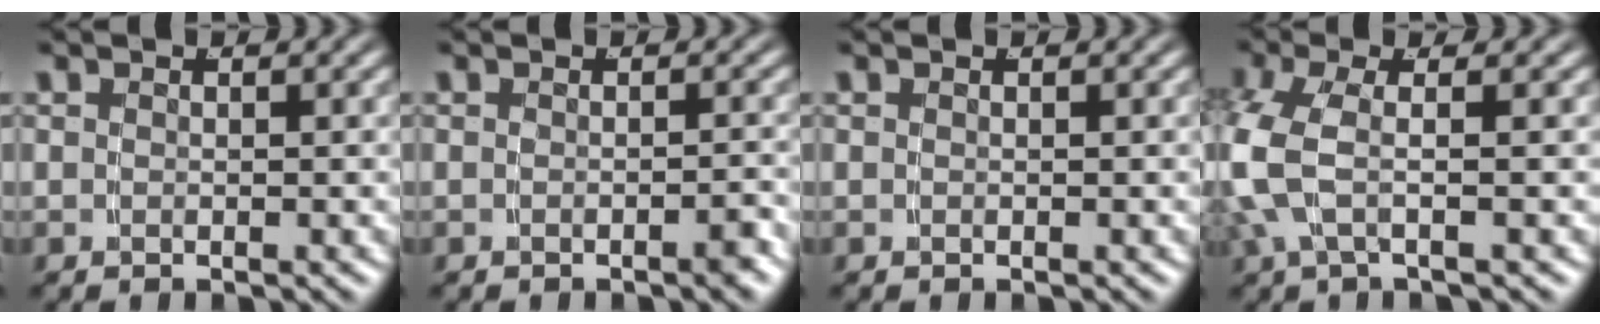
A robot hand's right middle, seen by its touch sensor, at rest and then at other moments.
{"total": 1.0, "force": [-0.9, -0.1, 0.5], "torque": [-0.005, 0.007, -0.020]}
{"total": 0.0}
{"total": 4.5, "force": [-0.1, 2.3, 3.8], "torque": [-0.104, -0.008, 0.002]}